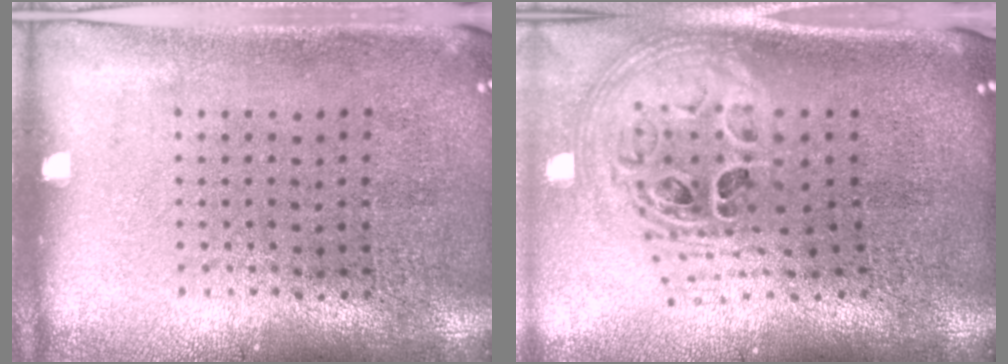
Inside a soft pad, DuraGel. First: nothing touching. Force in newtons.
{"total": 2.2, "press": 1.6, "slide": 1.5}